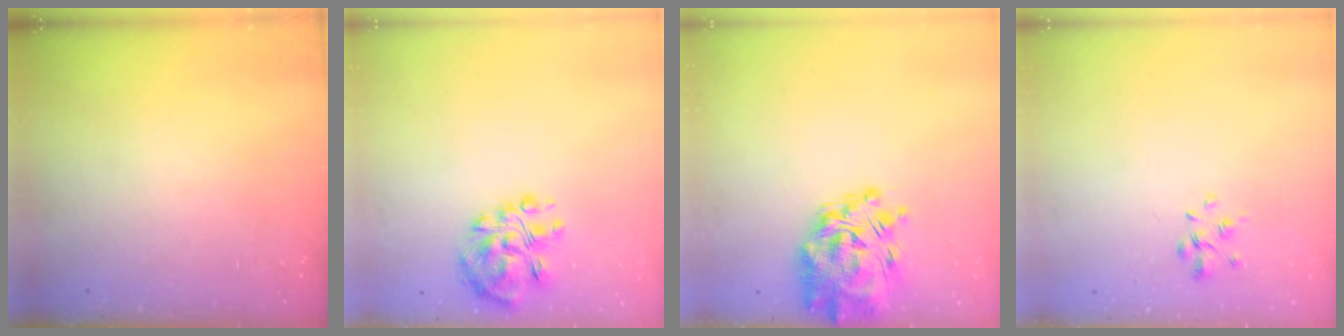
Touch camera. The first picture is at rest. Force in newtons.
{"total": 9.9, "press": 9.7, "slide": 1.9}
{"total": 10.7, "press": 9.8, "slide": 4.2}
{"total": 2.4, "press": 2.3, "slide": 0.8}